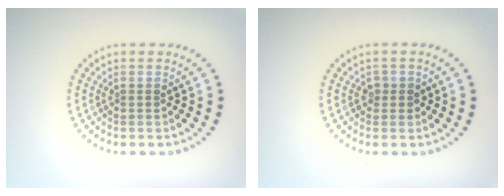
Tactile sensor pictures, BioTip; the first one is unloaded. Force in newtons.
{"total": 1.2, "press": 1.0, "slide": 0.6}